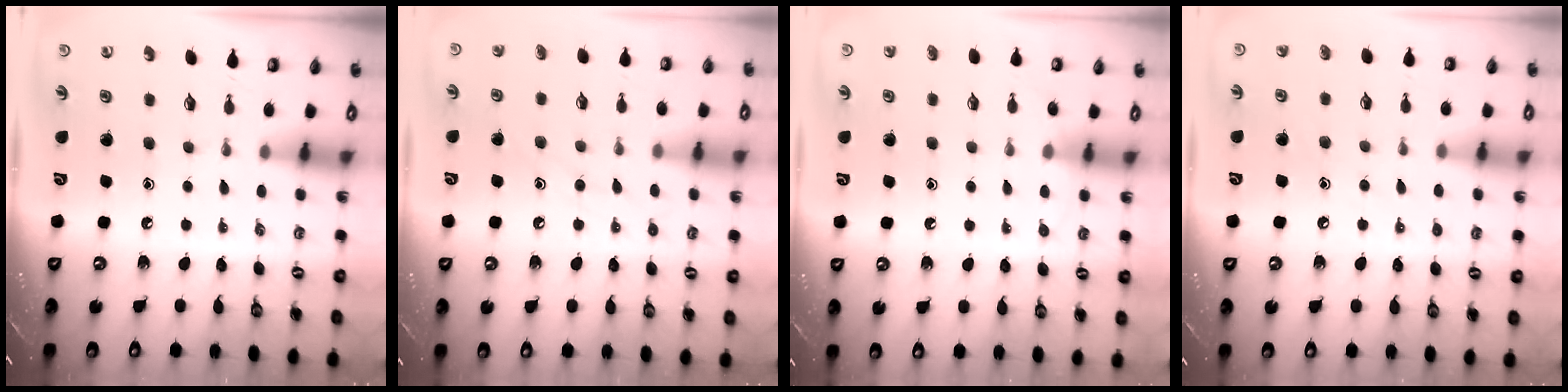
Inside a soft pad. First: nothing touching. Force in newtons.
{"total": 7.9, "press": 7.9, "slide": 0.6}
{"total": 2.7, "press": 2.7, "slide": 0.3}
{"total": 6.7, "press": 6.7, "slide": 0.4}